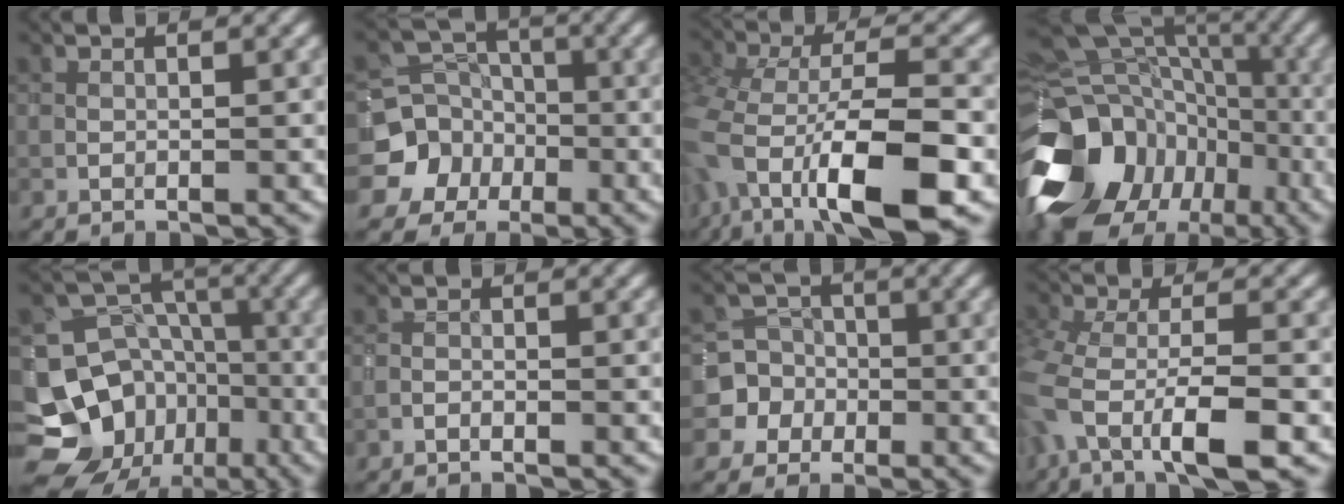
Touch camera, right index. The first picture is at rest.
{"total": 8.2, "force": [-3.1, 7.6, 1.2], "torque": [-0.020, -0.004, -0.080]}
{"total": 11.6, "force": [-4.8, 4.8, 9.5], "torque": [-0.169, -0.007, -0.081]}
{"total": 19.9, "force": [-8.2, 15.6, 9.3], "torque": [-0.201, -0.019, -0.127]}
{"total": 14.6, "force": [-7.8, 11.8, 3.7], "torque": [-0.072, -0.016, -0.124]}
{"total": 0.6, "force": [-0.5, 0.2, 0.3], "torque": [-0.005, 0.000, -0.012]}
{"total": 6.4, "force": [-1.7, 6.2, 0.4], "torque": [0.003, 0.017, -0.060]}
{"total": 7.1, "force": [-2.7, 2.8, 5.9], "torque": [-0.116, -0.009, -0.055]}